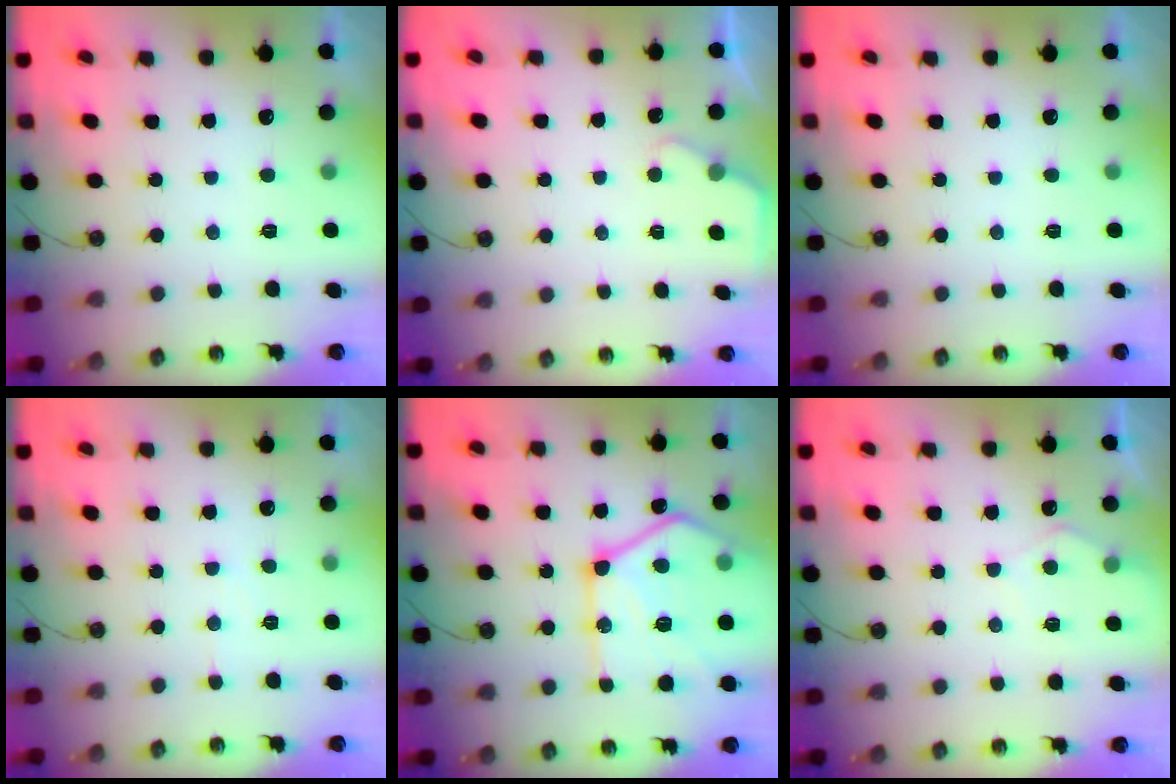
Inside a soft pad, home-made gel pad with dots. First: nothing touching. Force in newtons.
{"total": 1.7, "press": 1.7, "slide": 0.3}
{"total": 0.0}
{"total": 3.8, "press": 3.8, "slide": 0.7}
{"total": 24.6, "press": 24.5, "slide": 2.8}
{"total": 5.6, "press": 5.6, "slide": 0.7}